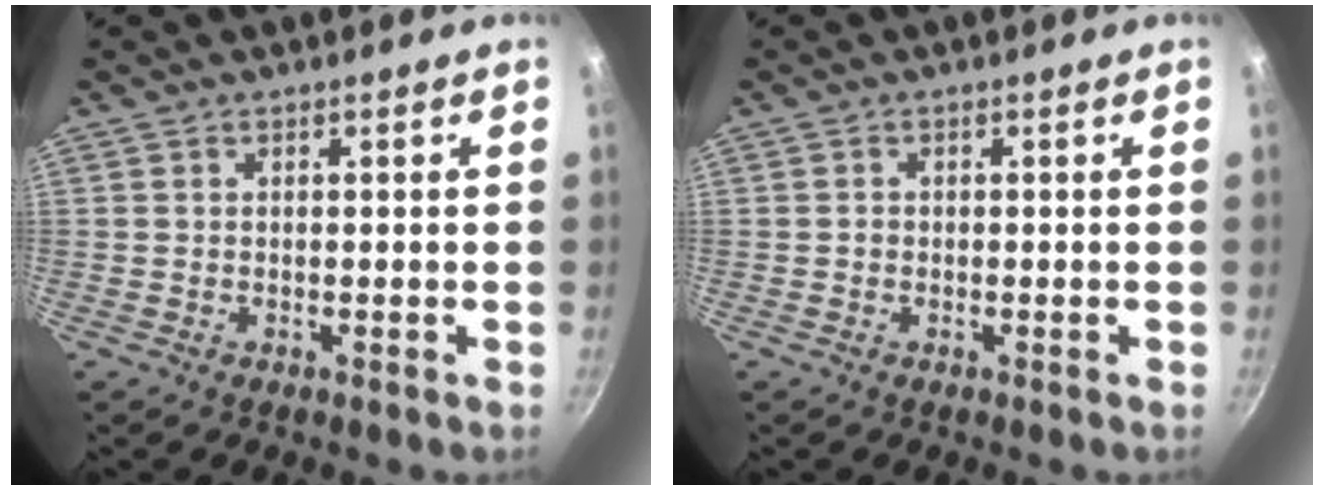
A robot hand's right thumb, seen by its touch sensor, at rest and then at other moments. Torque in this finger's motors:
{"motor_torque": [0.48, 0.38, 0.42, -0.26, 0.07]}